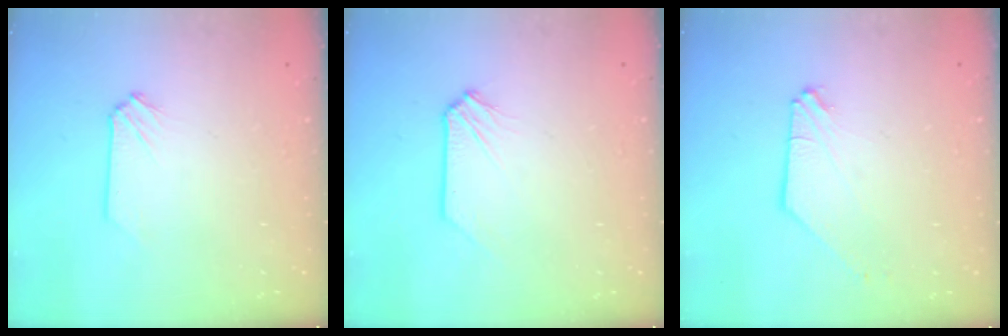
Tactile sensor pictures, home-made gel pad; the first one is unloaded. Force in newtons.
{"total": 0.0}
{"total": 0.0}